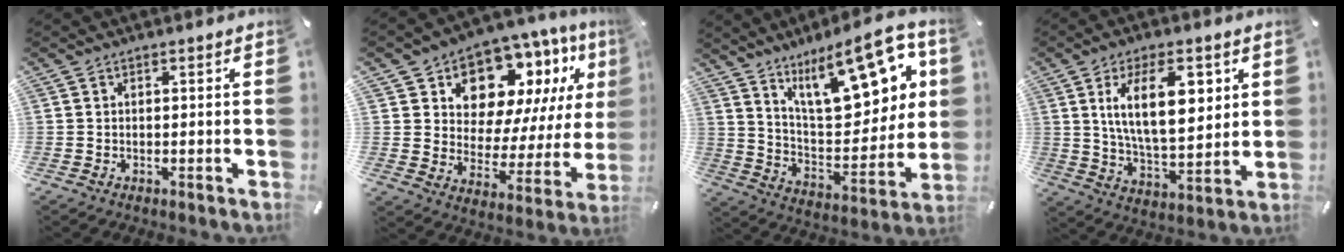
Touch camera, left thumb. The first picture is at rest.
{"total": 12.7, "force": [9.0, 8.0, 4.0], "torque": [-0.065, -0.091, 0.162]}
{"total": 20.7, "force": [12.8, 8.6, 13.8], "torque": [-0.206, -0.072, 0.215]}
{"total": 15.4, "force": [5.8, 7.3, 12.3], "torque": [-0.211, -0.009, 0.095]}